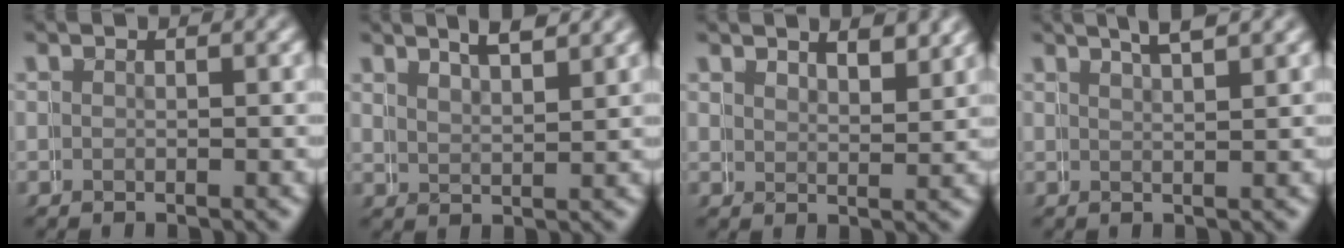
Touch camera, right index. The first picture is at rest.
{"total": 3.3, "force": [3.2, -0.8, 0.2], "torque": [-0.003, 0.008, 0.057]}
{"total": 3.0, "force": [2.8, -0.8, -0.3], "torque": [0.009, 0.002, 0.049]}
{"total": 2.7, "force": [2.2, -0.9, 1.2], "torque": [-0.005, 0.012, 0.038]}